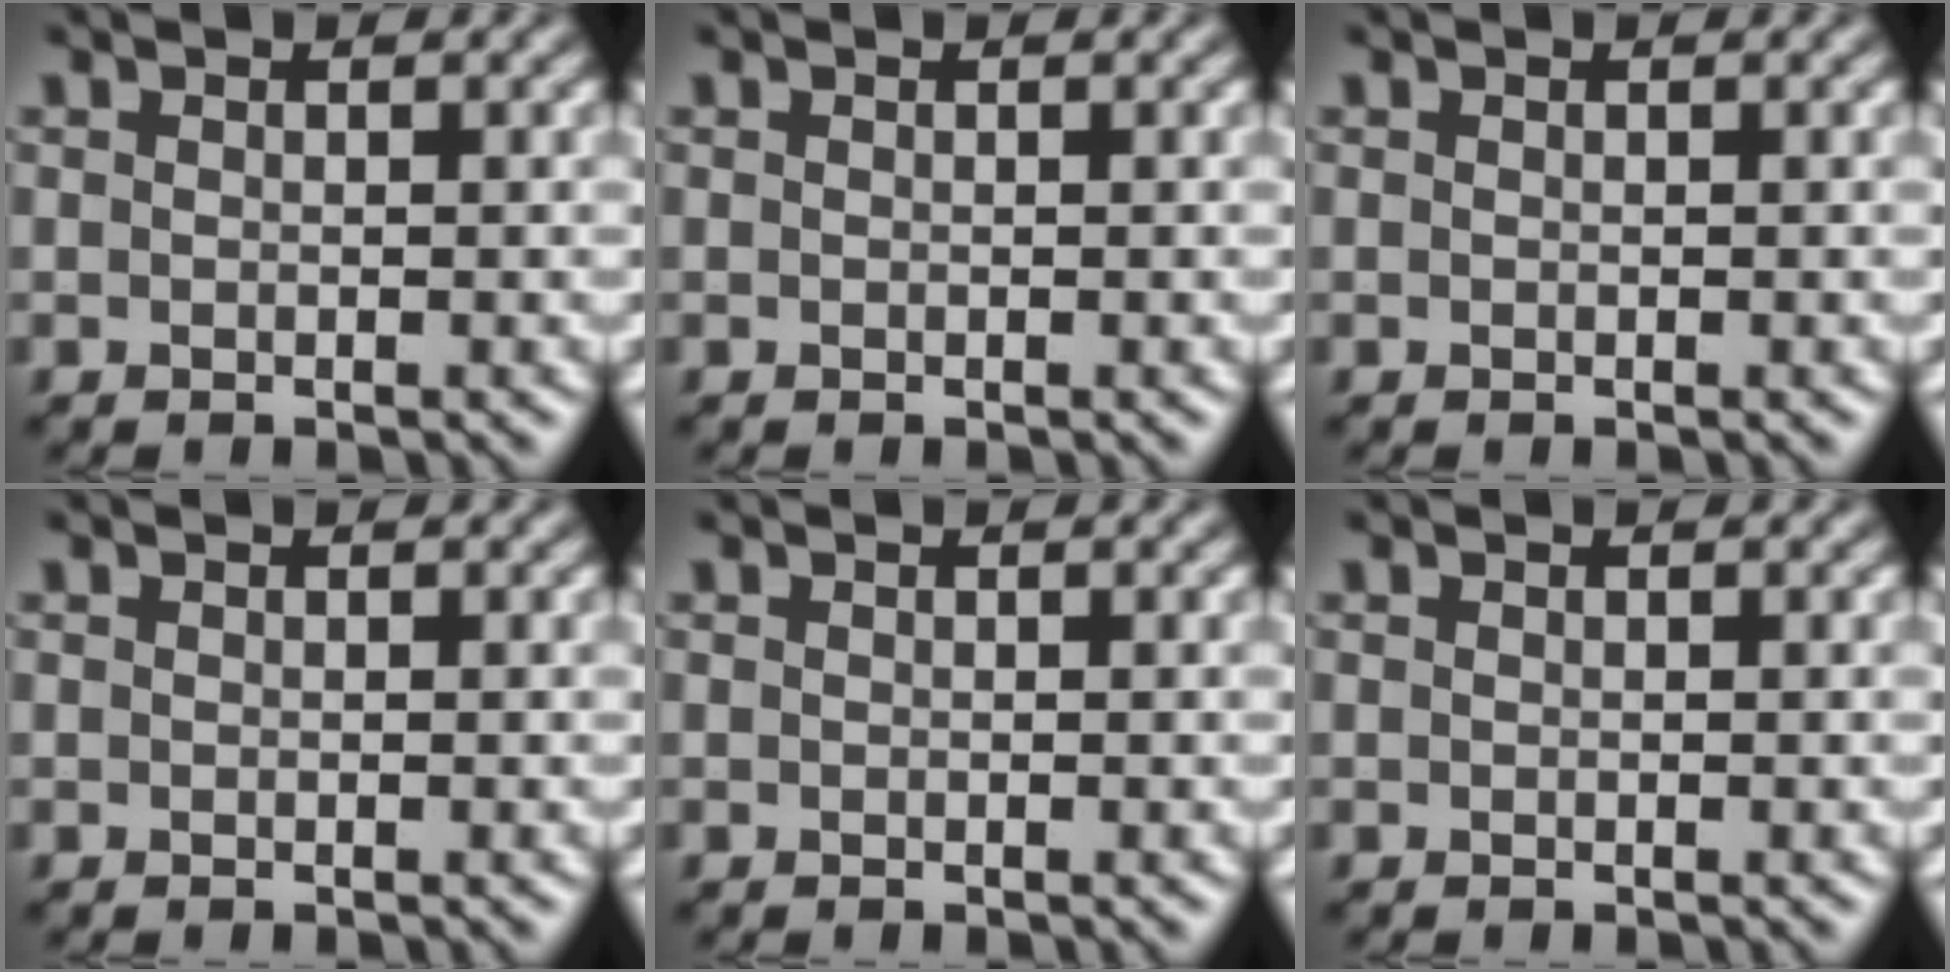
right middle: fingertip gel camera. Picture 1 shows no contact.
{"total": 0.0}
{"total": 0.0}
{"total": 0.0}
{"total": 0.0}
{"total": 0.0}